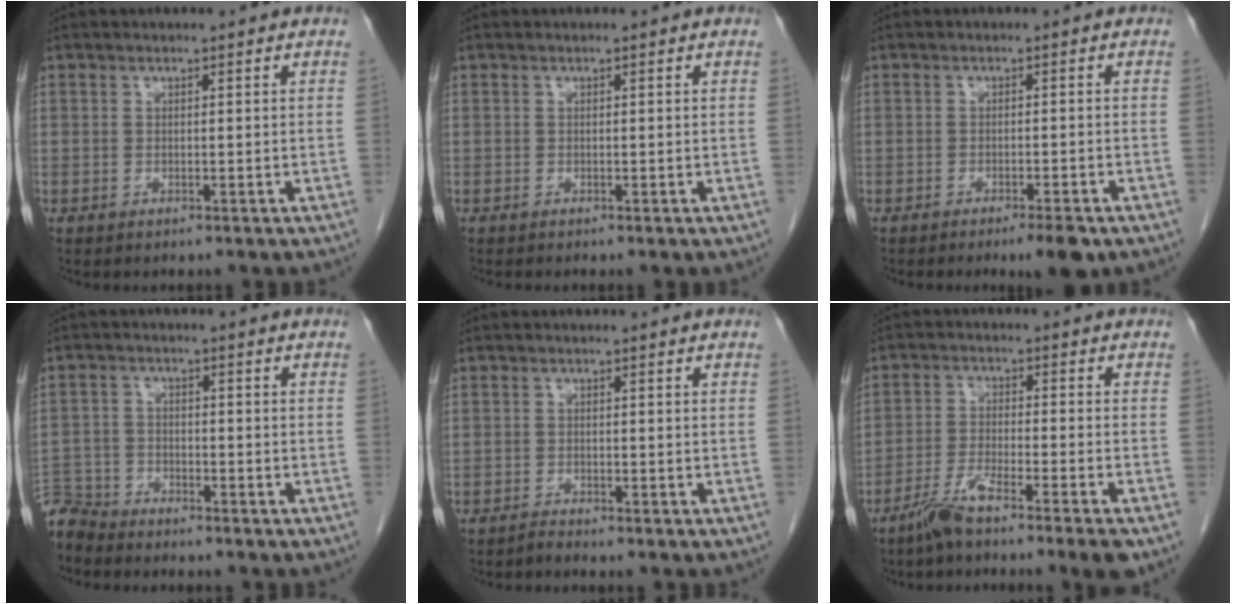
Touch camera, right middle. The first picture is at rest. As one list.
[{"total": 0.0}, {"total": 3.8, "force": [-2.5, 0.5, 2.7], "torque": [-0.035, -0.005, -0.033]}, {"total": 6.4, "force": [-6.2, 1.5, 0.0], "torque": [-0.004, -0.004, -0.122]}, {"total": 1.0, "force": [-0.9, -0.2, 0.0], "torque": [-0.003, -0.006, -0.017]}, {"total": 8.0, "force": [-5.8, -0.4, 5.5], "torque": [-0.098, -0.018, -0.107]}]